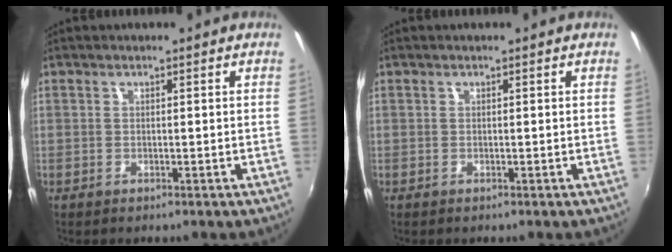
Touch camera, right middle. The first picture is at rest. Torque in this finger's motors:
{"motor_torque": [0.34, -0.30, 0.03, 0.01]}